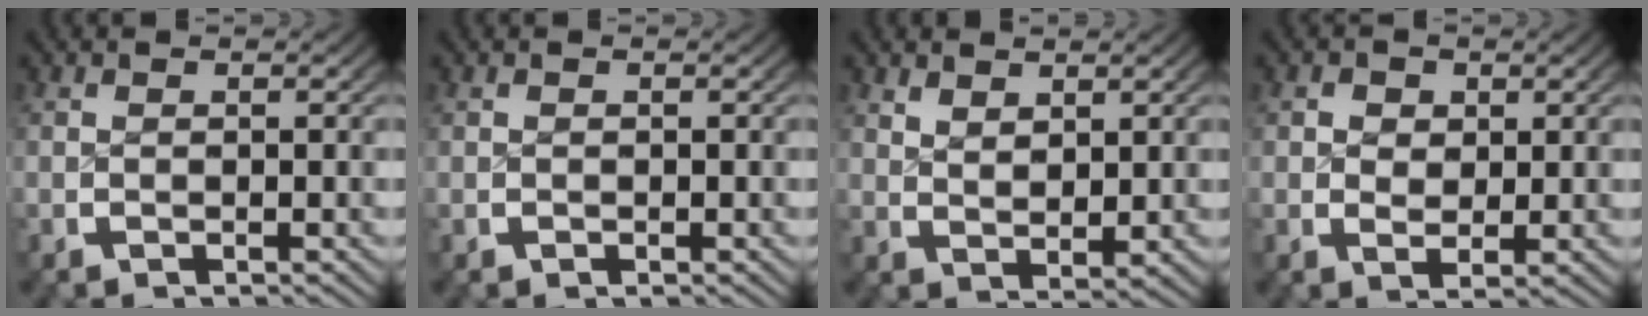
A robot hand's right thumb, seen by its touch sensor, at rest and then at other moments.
{"total": 0.0}
{"total": 2.0, "force": [1.7, 0.5, 1.0], "torque": [-0.014, -0.004, 0.041]}
{"total": 2.3, "force": [0.6, 1.7, 1.4], "torque": [-0.029, -0.016, 0.019]}